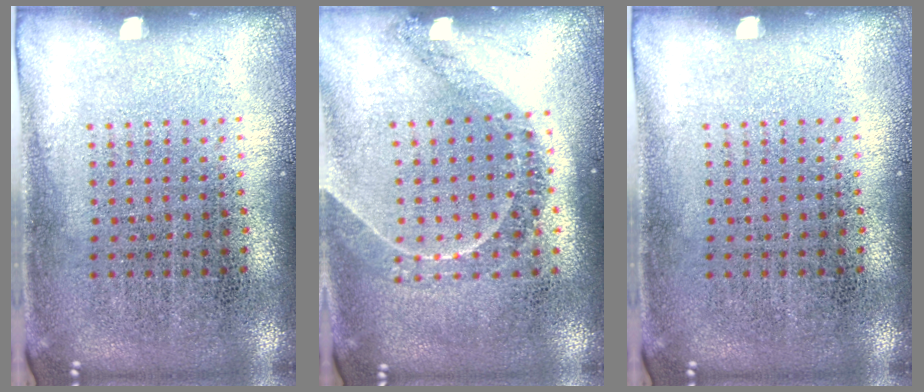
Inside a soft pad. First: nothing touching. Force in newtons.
{"total": 1.2, "press": 1.1, "slide": 0.5}
{"total": 0.0}